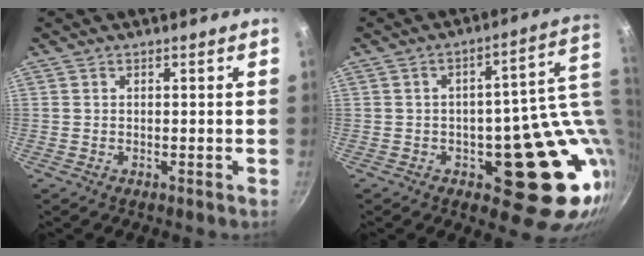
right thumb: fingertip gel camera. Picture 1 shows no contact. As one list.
[{"total": 16.8, "force": [-0.3, 8.9, 14.3], "torque": [-0.122, 0.012, 0.008]}]